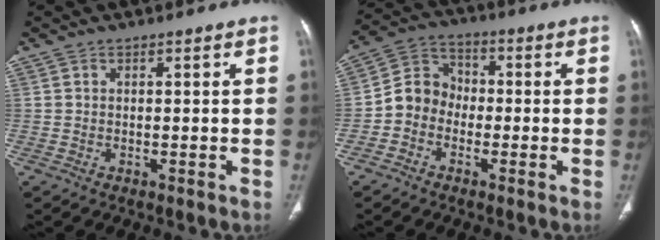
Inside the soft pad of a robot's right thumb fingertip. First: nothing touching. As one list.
[{"total": 7.2, "force": [-2.1, 6.2, 3.0], "torque": [-0.035, 0.034, -0.055]}]